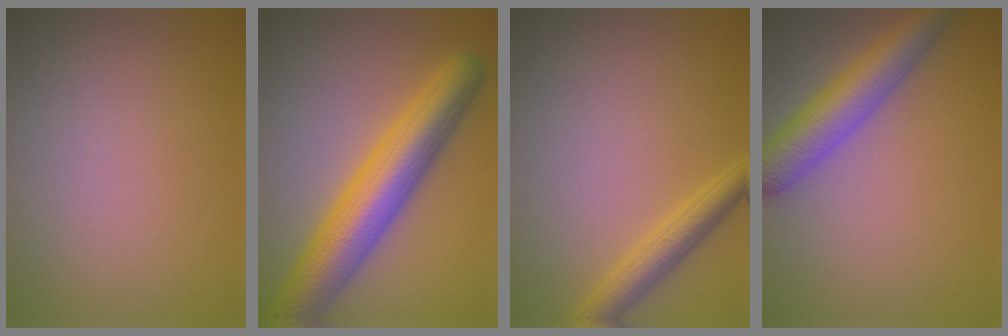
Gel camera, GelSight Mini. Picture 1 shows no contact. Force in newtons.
{"total": 8.3, "press": 8.3, "slide": 0.2}
{"total": 3.0, "press": 3.0, "slide": 0.1}
{"total": 5.4, "press": 5.4, "slide": 0.2}